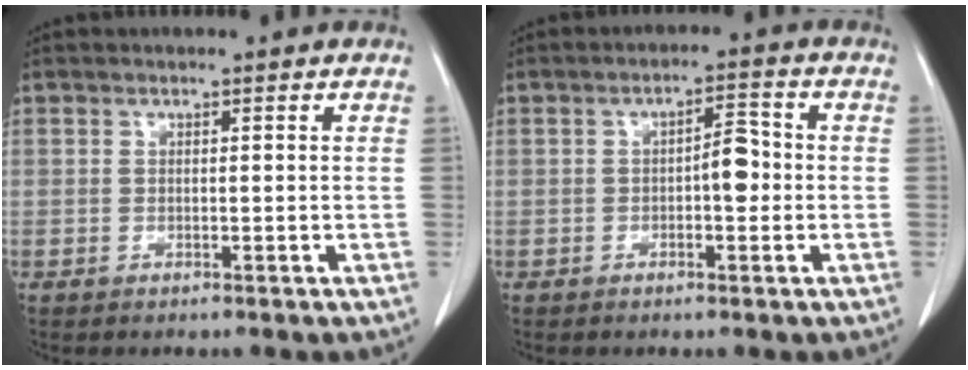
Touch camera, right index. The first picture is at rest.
{"total": 4.0, "force": [-0.5, 1.5, 3.6], "torque": [-0.051, 0.009, -0.009]}